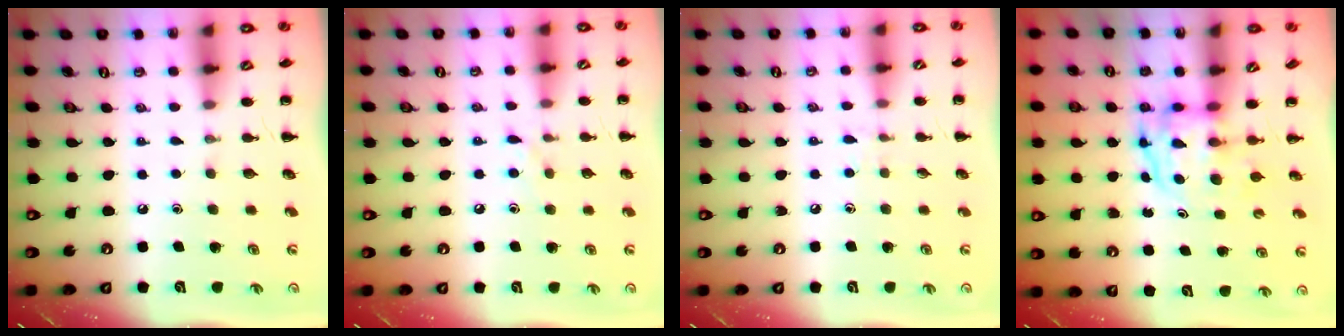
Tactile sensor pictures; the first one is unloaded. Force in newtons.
{"total": 5.8, "press": 5.5, "slide": 2.0}
{"total": 5.3, "press": 4.8, "slide": 2.1}
{"total": 3.9, "press": 3.9, "slide": 0.7}